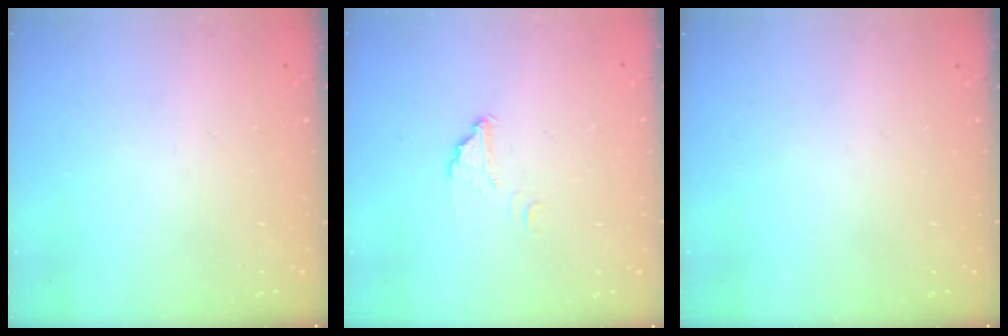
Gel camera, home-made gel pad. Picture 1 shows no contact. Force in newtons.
{"total": 4.7, "press": 4.7, "slide": 0.3}
{"total": 0.0}